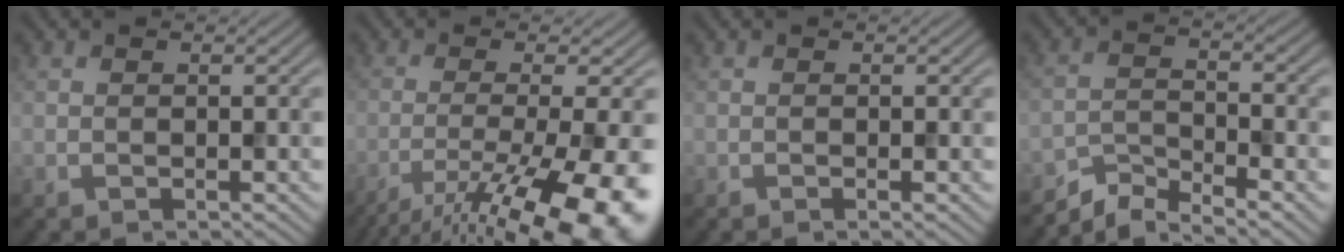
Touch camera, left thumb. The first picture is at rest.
{"total": 15.2, "force": [-8.9, 3.4, 11.8], "torque": [-0.182, -0.026, -0.129]}
{"total": 0.6, "force": [-0.2, 0.1, 0.6], "torque": [-0.009, -0.003, -0.005]}
{"total": 4.9, "force": [-4.5, 0.8, 1.9], "torque": [-0.040, -0.003, -0.091]}